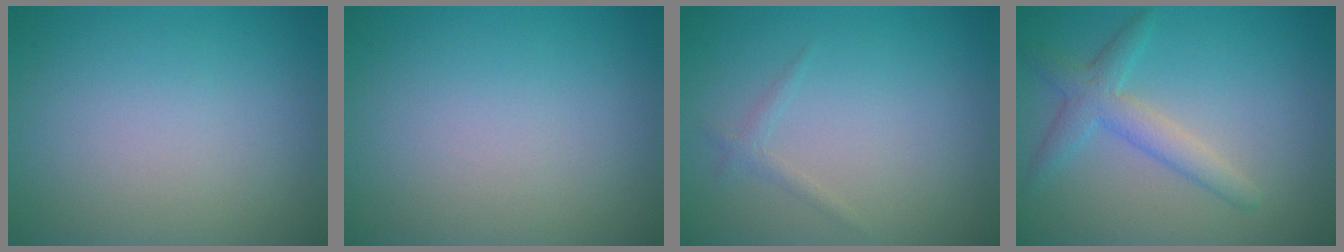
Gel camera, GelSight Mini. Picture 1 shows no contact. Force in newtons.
{"total": 0.0}
{"total": 0.9, "press": 0.9, "slide": 0.1}
{"total": 3.0, "press": 3.0, "slide": 0.1}